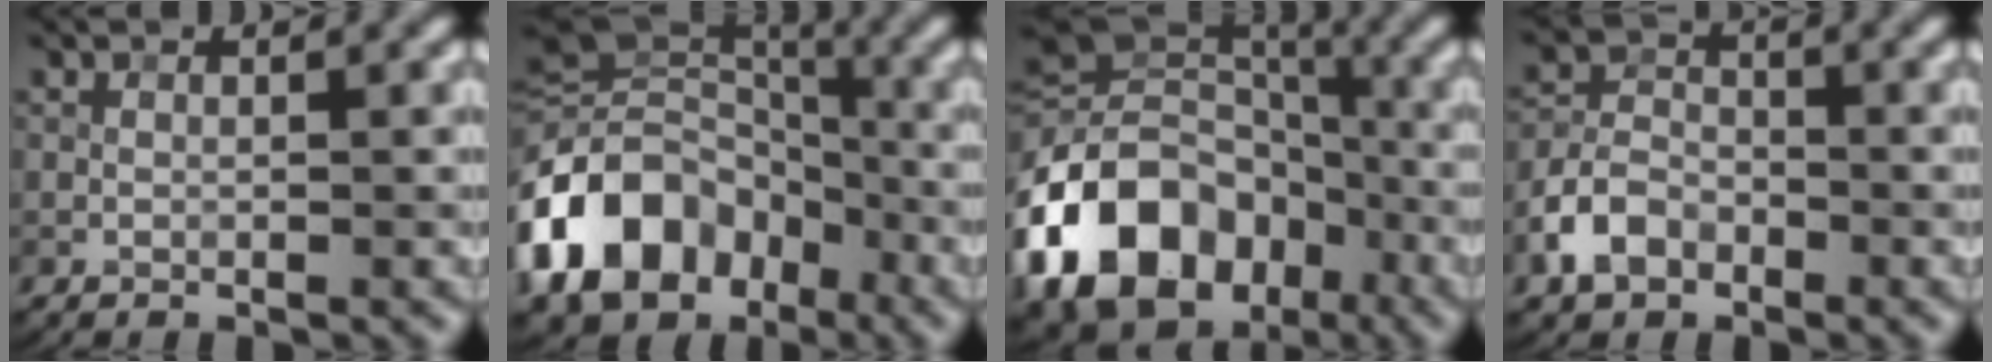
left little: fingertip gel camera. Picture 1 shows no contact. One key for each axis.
{"total": 13.5, "fx": -5.5, "fy": 9.7, "fz": 7.5, "tx": -0.161, "ty": -0.003, "tz": -0.112}
{"total": 15.5, "fx": -6.8, "fy": 11.2, "fz": 8.2, "tx": -0.181, "ty": -0.010, "tz": -0.132}
{"total": 4.0, "fx": -2.2, "fy": 2.7, "fz": 2.0, "tx": -0.038, "ty": 0.003, "tz": -0.049}